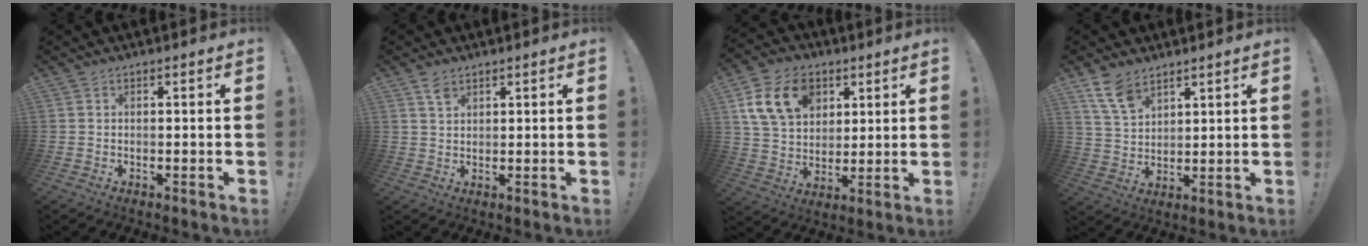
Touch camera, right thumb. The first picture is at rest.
{"total": 3.2, "force": [2.3, 1.8, 1.4], "torque": [-0.008, -0.017, 0.039]}
{"total": 16.7, "force": [6.8, 12.2, 9.0], "torque": [-0.156, -0.018, 0.132]}
{"total": 9.2, "force": [6.4, 5.1, 4.2], "torque": [-0.079, -0.031, 0.126]}